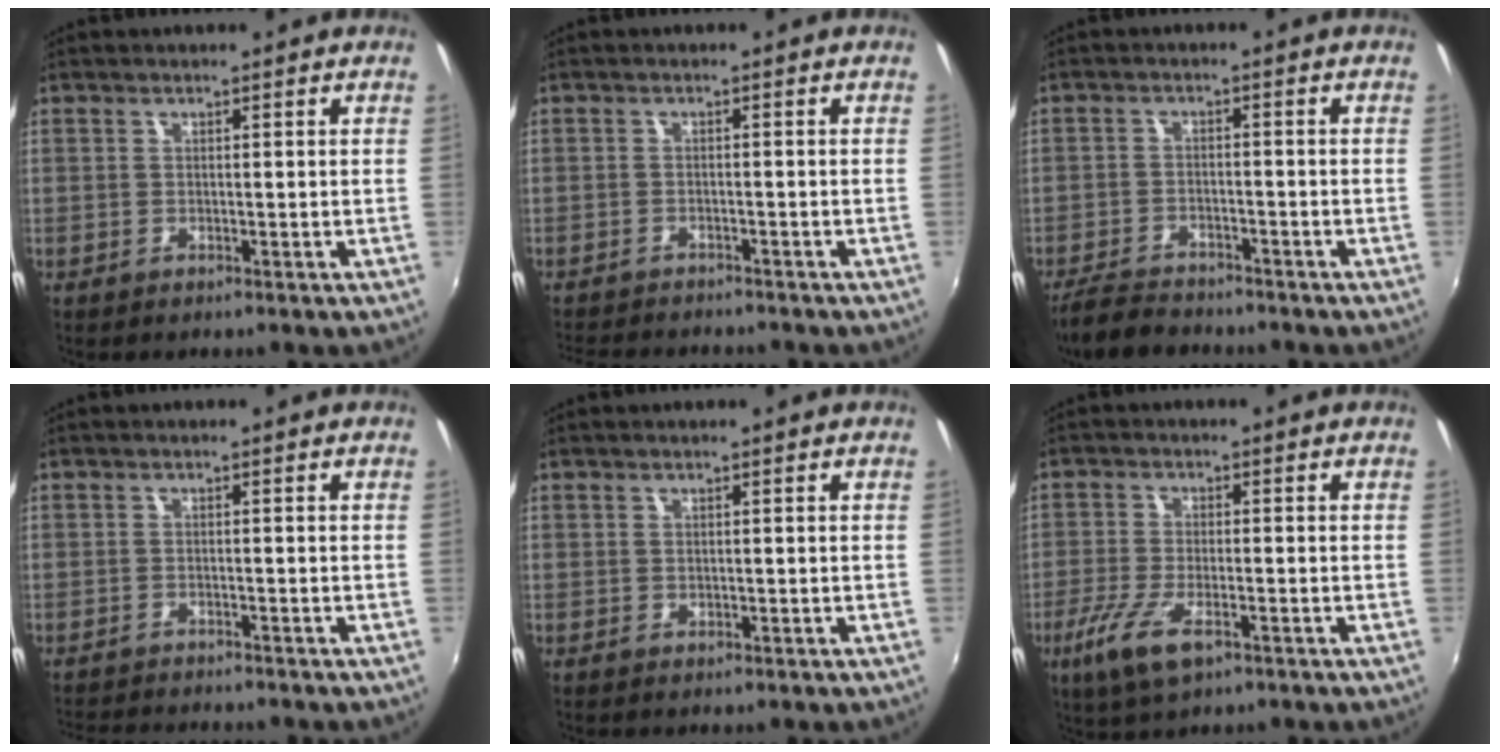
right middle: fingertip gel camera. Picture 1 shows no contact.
{"total": 8.3, "force": [-7.6, 1.8, 2.6], "torque": [-0.070, -0.015, -0.117]}
{"total": 7.2, "force": [-6.5, 2.2, 2.3], "torque": [-0.075, -0.010, -0.110]}
{"total": 6.3, "force": [-6.0, 0.7, 1.8], "torque": [-0.052, -0.016, -0.097]}
{"total": 0.0}
{"total": 8.5, "force": [-4.5, 2.8, 6.7], "torque": [-0.156, -0.023, -0.084]}